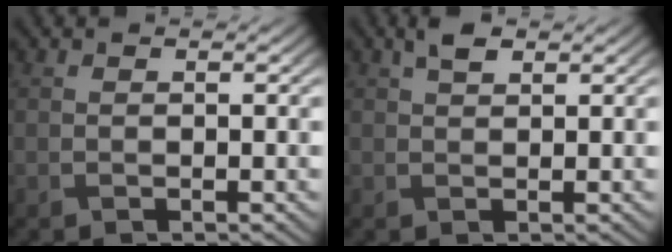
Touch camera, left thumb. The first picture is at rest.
{"total": 1.7, "force": [1.1, 0.8, 0.9], "torque": [-0.021, 0.005, 0.020]}